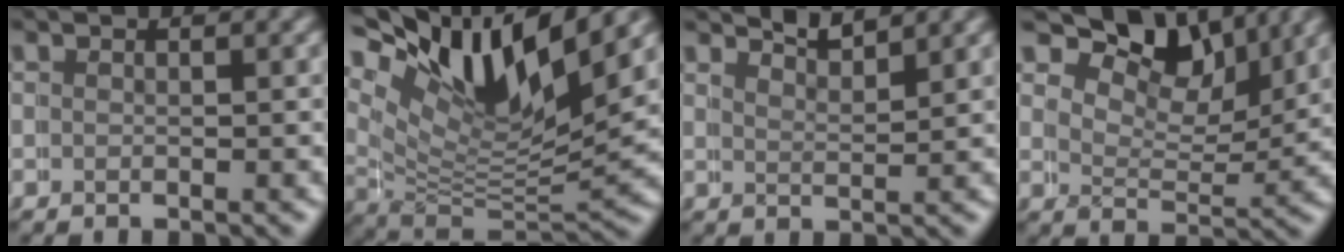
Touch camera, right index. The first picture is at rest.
{"total": 11.9, "force": [5.5, 6.4, 8.4], "torque": [-0.158, 0.004, 0.082]}
{"total": 3.0, "force": [2.9, -0.9, 0.2], "torque": [-0.009, 0.000, 0.049]}
{"total": 7.1, "force": [6.0, 2.8, 2.5], "torque": [-0.048, 0.007, 0.093]}